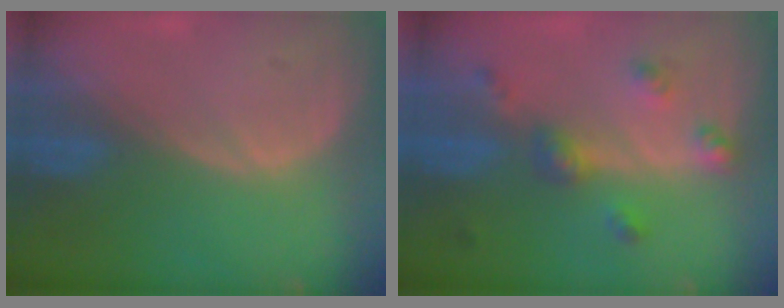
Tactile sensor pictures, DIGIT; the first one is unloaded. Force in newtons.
{"total": 4.9, "press": 4.7, "slide": 1.2}